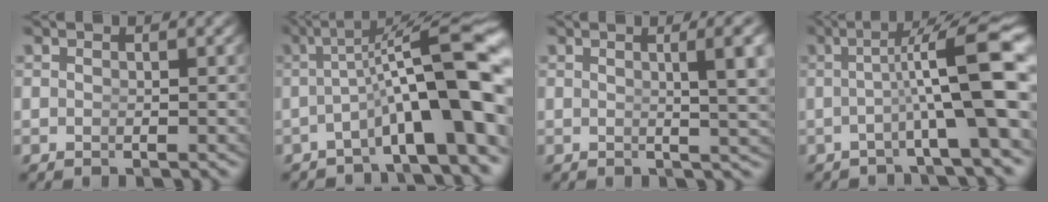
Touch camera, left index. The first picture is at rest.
{"total": 10.0, "force": [-0.9, 2.7, 9.5], "torque": [-0.132, 0.008, -0.009]}
{"total": 4.0, "force": [1.1, 0.1, 3.8], "torque": [-0.045, -0.003, 0.021]}
{"total": 7.3, "force": [-0.6, 0.7, 7.2], "torque": [-0.095, 0.006, -0.006]}